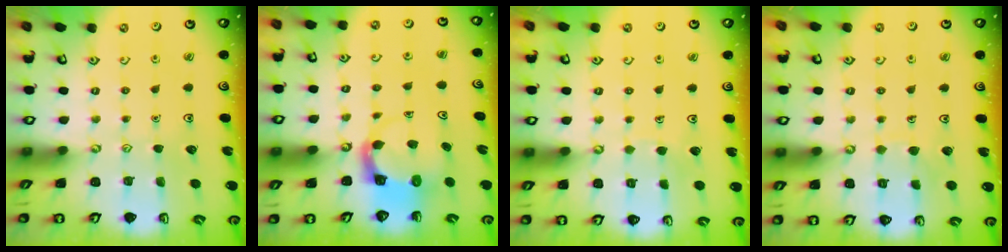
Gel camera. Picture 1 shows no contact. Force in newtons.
{"total": 4.0, "press": 4.0, "slide": 0.3}
{"total": 1.8, "press": 1.8, "slide": 0.0}
{"total": 4.3, "press": 4.3, "slide": 0.3}